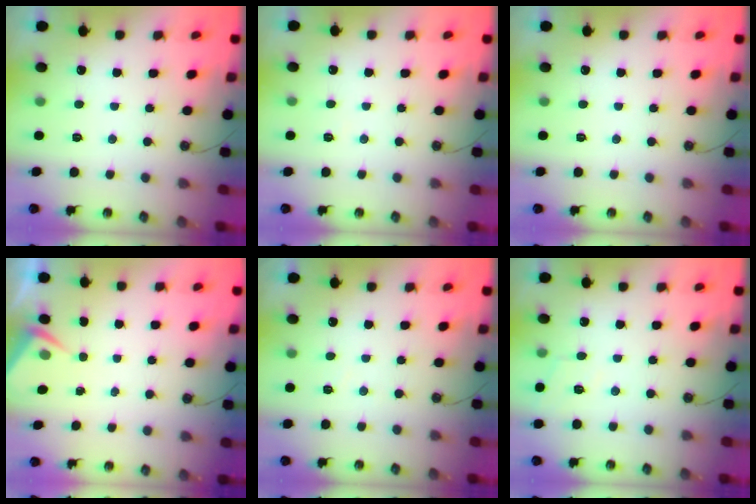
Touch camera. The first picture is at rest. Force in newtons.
{"total": 2.6, "press": 2.5, "slide": 0.5}
{"total": 0.0}
{"total": 3.6, "press": 3.5, "slide": 0.5}
{"total": 4.3, "press": 4.2, "slide": 0.6}
{"total": 4.9, "press": 4.8, "slide": 0.8}